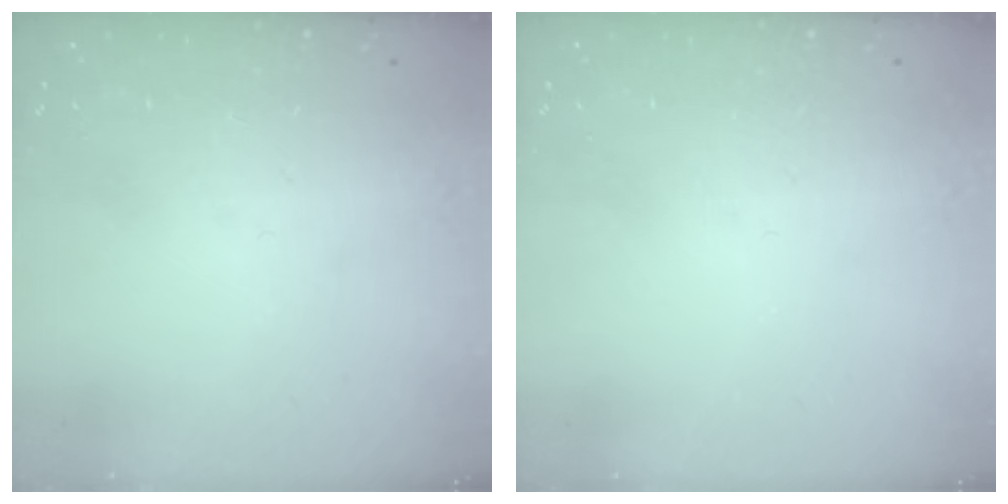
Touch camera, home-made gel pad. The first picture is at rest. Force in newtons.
{"total": 0.0}